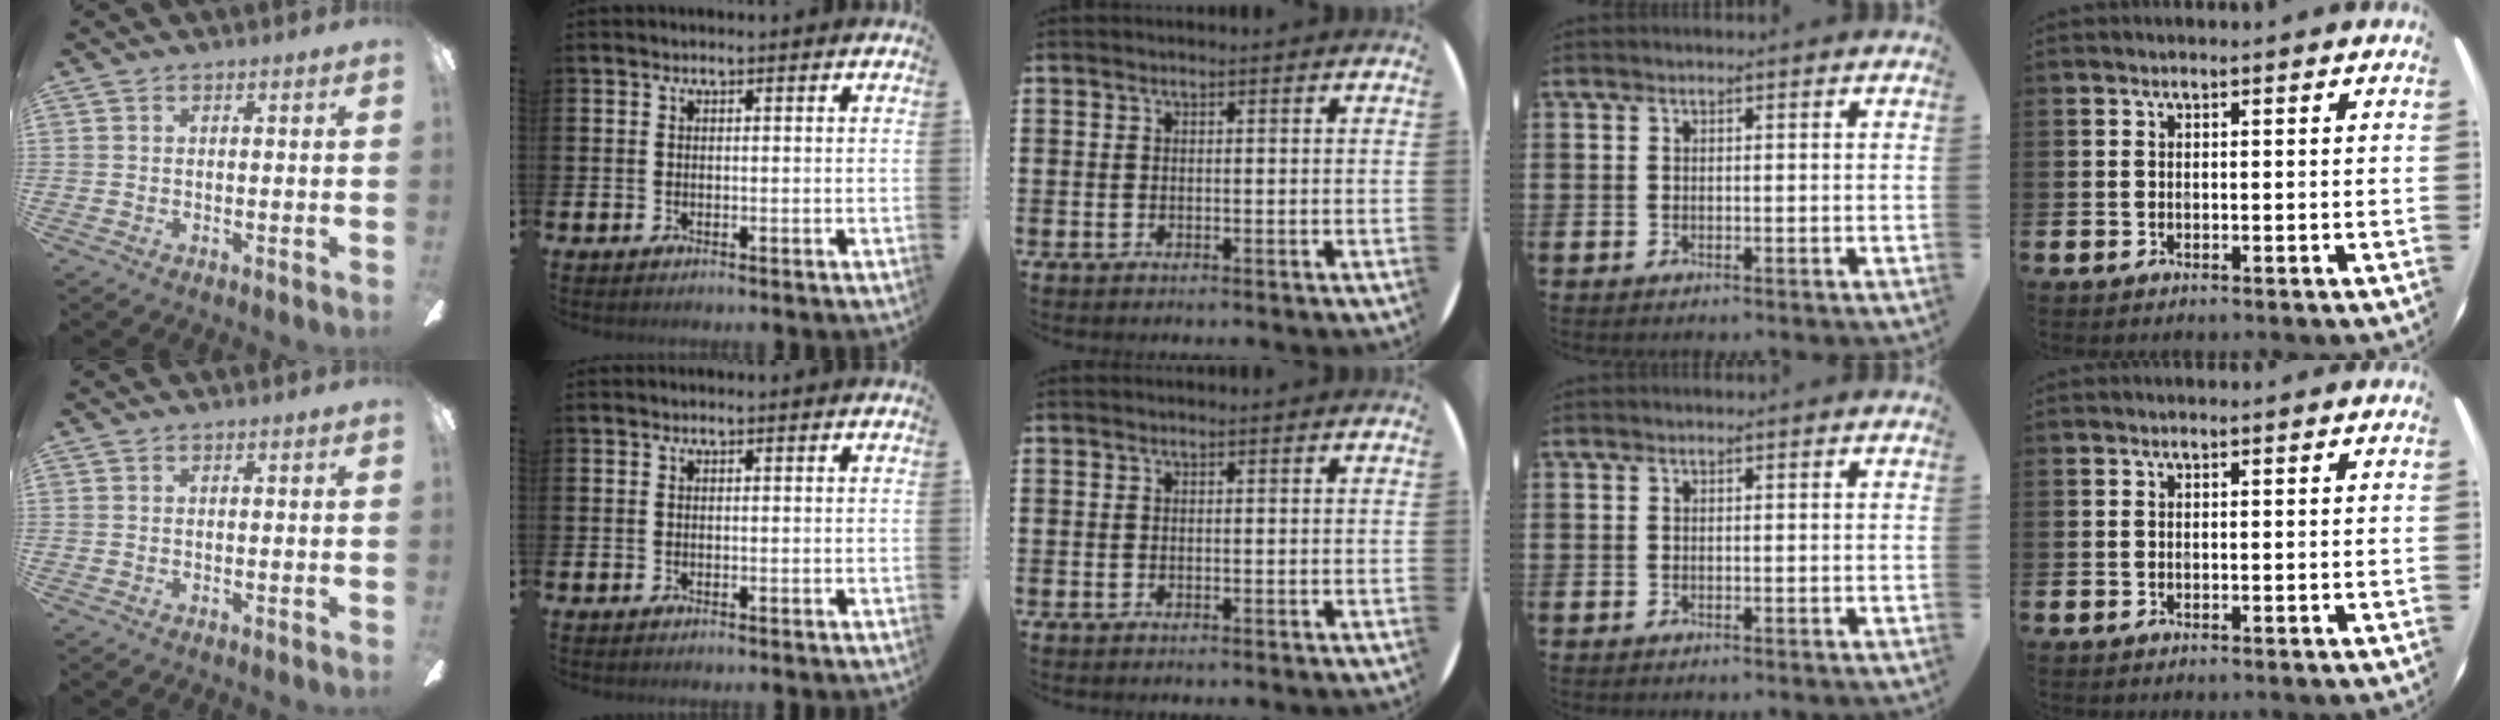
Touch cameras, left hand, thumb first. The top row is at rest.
{}